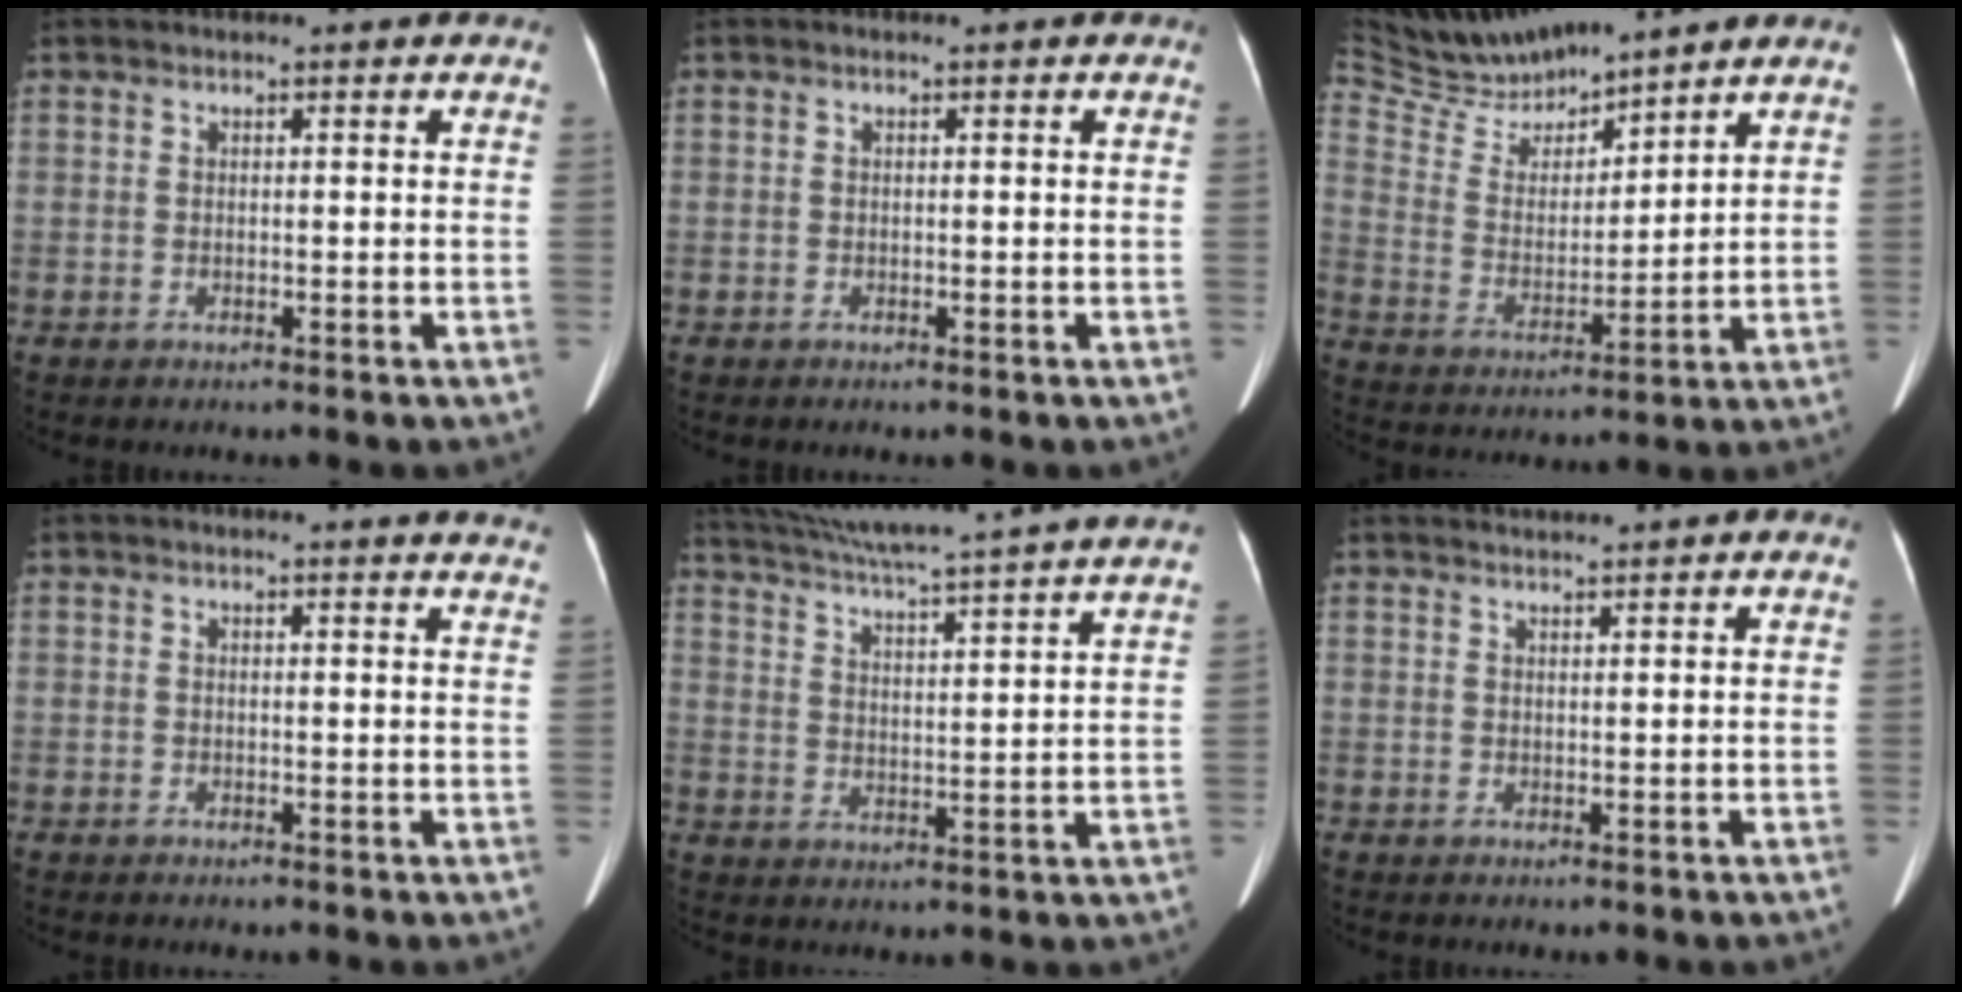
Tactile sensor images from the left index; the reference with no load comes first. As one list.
[{"total": 0.0}, {"total": 11.3, "force": [10.9, 1.4, 2.7], "torque": [-0.071, 0.009, 0.221]}, {"total": 8.1, "force": [7.9, 0.6, 1.8], "torque": [-0.005, -0.014, 0.054]}, {"total": 24.7, "force": [22.2, -0.9, 10.9], "torque": [-0.190, -0.015, 0.301]}, {"total": 2.2, "force": [2.1, -0.5, 0.2], "torque": [-0.001, 0.015, 0.042]}]